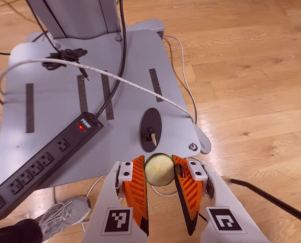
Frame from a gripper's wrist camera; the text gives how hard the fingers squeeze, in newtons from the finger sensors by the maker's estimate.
{"total": 9.7, "left": 10.0, "right": 9.3}